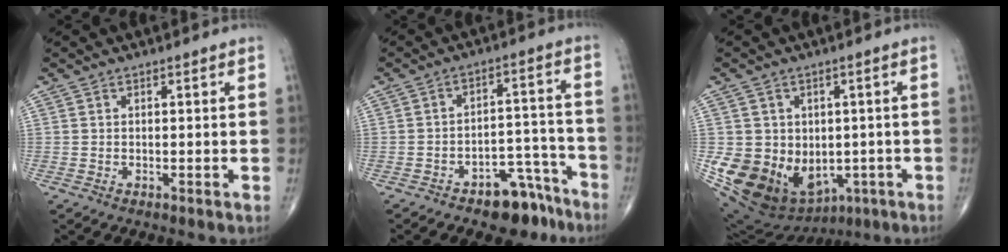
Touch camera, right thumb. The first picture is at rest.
{"total": 9.7, "force": [-7.0, 4.9, 4.6], "torque": [-0.027, 0.073, -0.101]}
{"total": 18.5, "force": [-3.6, 14.5, 10.9], "torque": [-0.184, -0.001, -0.025]}